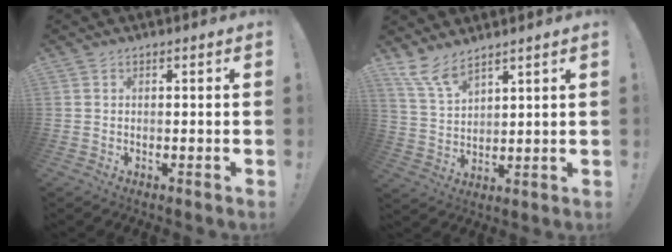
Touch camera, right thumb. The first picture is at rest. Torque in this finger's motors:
{"motor_torque": [0.08, 0.25, 0.53, 0.79, 0.00]}